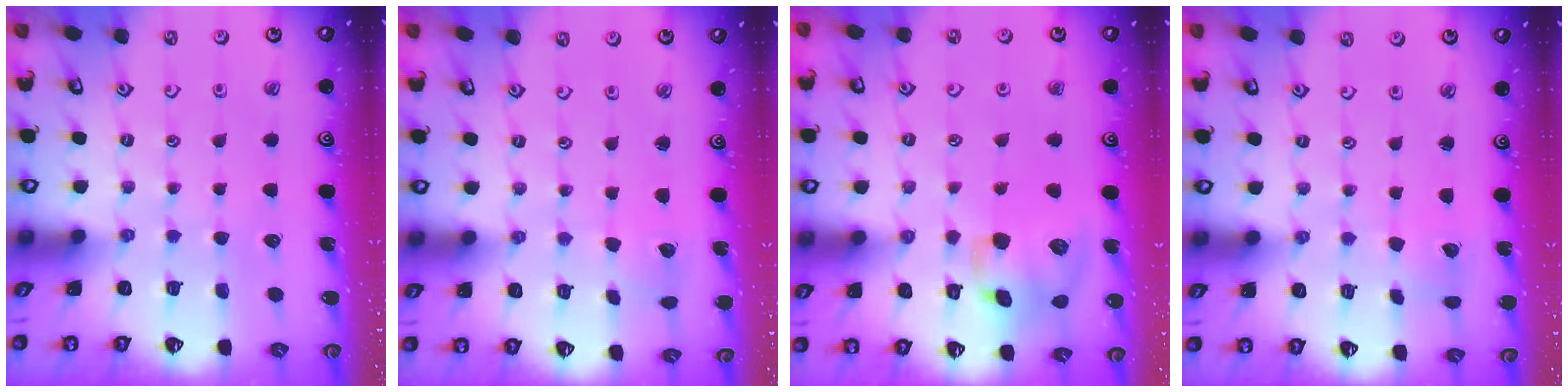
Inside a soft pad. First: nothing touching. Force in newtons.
{"total": 3.3, "press": 3.3, "slide": 0.3}
{"total": 14.6, "press": 14.4, "slide": 2.3}
{"total": 4.6, "press": 4.5, "slide": 0.5}